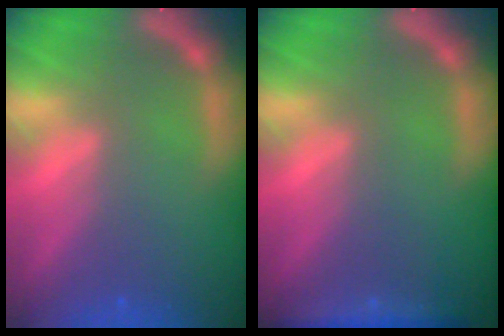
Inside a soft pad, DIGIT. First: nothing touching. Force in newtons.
{"total": 2.4}